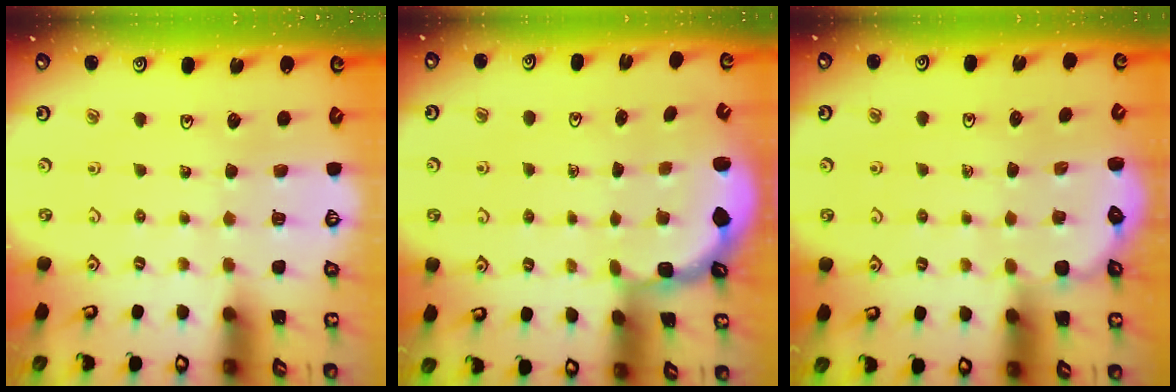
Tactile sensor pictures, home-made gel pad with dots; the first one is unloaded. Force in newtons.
{"total": 2.8, "press": 2.2, "slide": 1.7}
{"total": 2.2, "press": 2.2, "slide": 0.3}